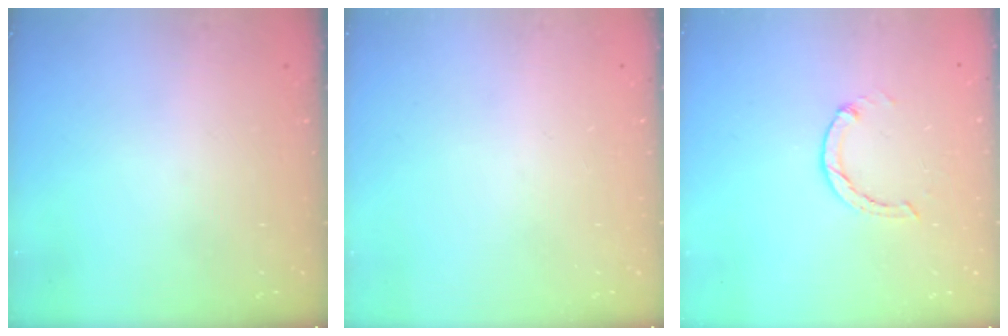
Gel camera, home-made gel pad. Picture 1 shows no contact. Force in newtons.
{"total": 0.0}
{"total": 0.0}